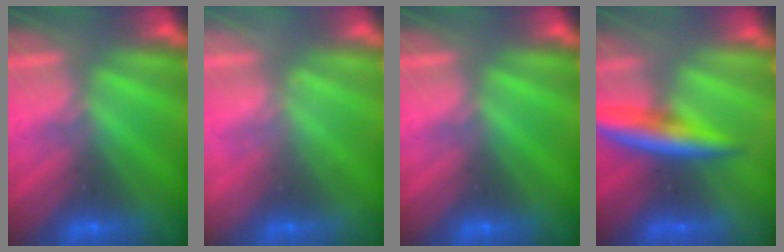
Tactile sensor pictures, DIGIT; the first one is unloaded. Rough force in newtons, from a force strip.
{"total": 2.1}
{"total": 0.0}
{"total": 7.6}